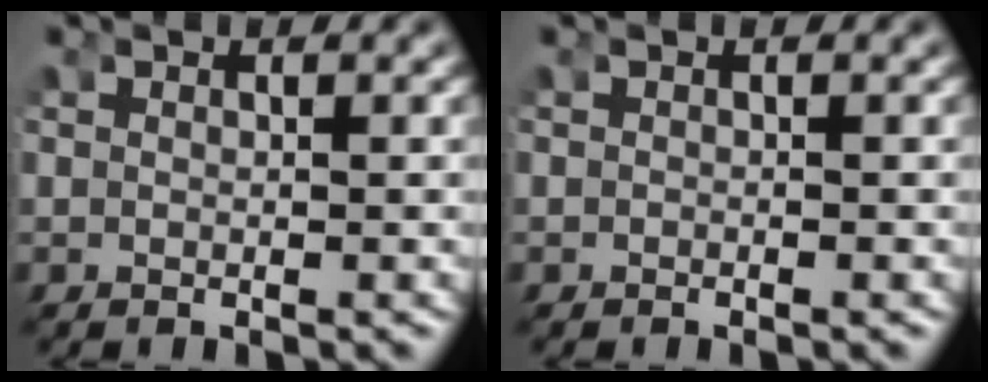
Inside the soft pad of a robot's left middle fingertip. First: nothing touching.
{"total": 0.0}